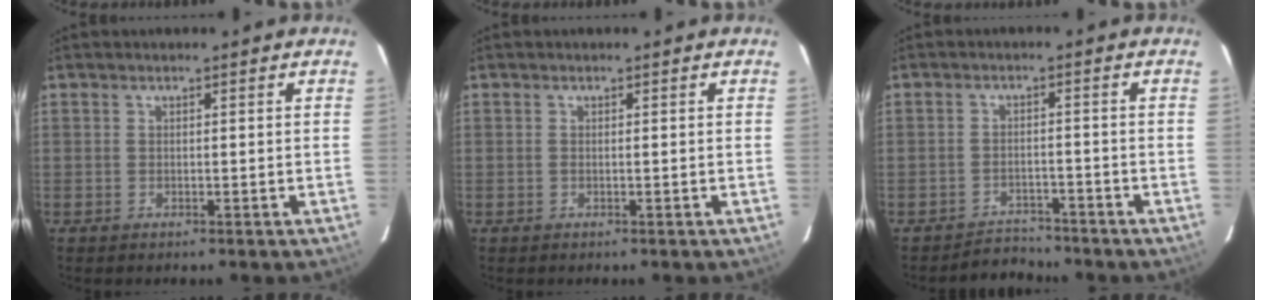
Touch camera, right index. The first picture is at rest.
{"total": 0.0}
{"total": 3.6, "force": [-3.3, 0.9, -1.0], "torque": [0.019, -0.001, -0.052]}